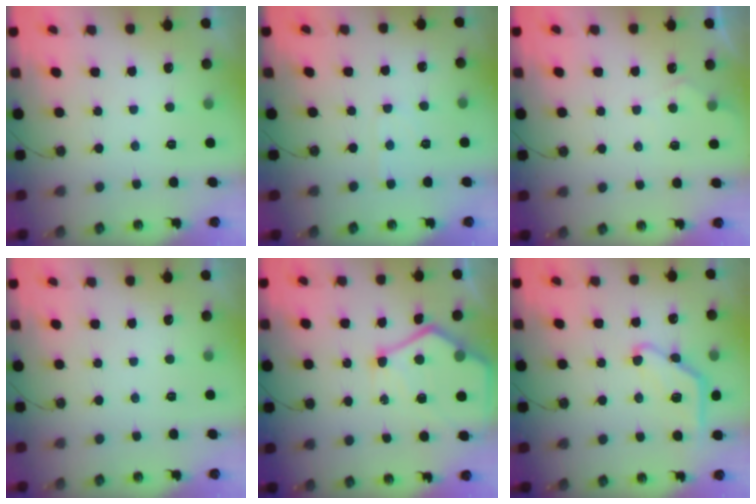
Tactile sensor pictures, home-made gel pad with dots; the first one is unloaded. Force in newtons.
{"total": 2.5, "press": 2.5, "slide": 0.4}
{"total": 4.0, "press": 4.0, "slide": 0.4}
{"total": 0.0}
{"total": 16.4, "press": 16.3, "slide": 1.6}
{"total": 11.7, "press": 11.7, "slide": 0.7}